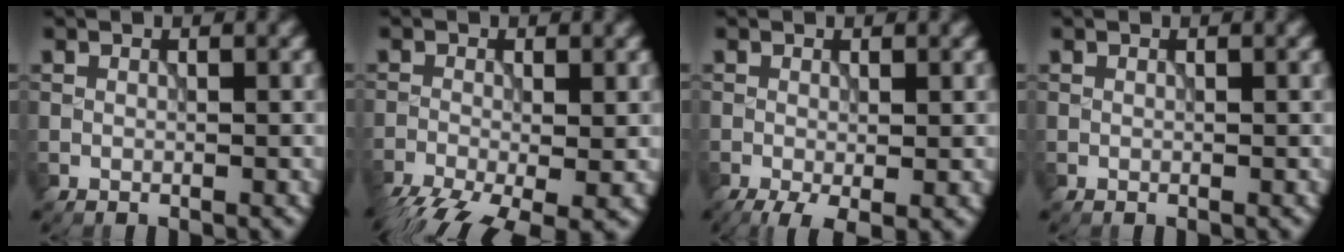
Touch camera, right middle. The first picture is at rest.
{"total": 7.6, "force": [-4.6, 2.5, 5.5], "torque": [-0.107, -0.029, -0.082]}
{"total": 3.5, "force": [-1.6, 1.0, 2.9], "torque": [-0.051, -0.009, -0.027]}
{"total": 0.0}